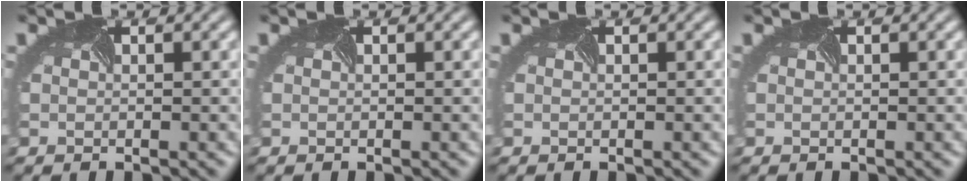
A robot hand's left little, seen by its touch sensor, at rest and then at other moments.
{"total": 0.0}
{"total": 0.0}
{"total": 0.0}